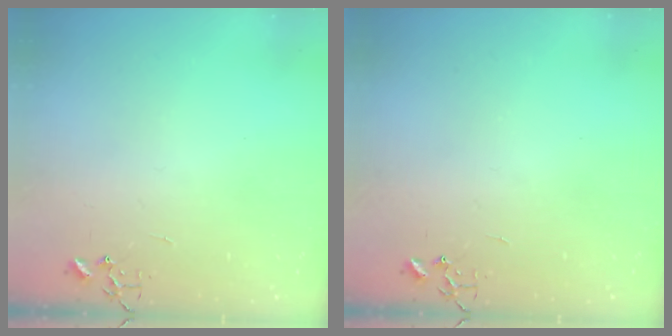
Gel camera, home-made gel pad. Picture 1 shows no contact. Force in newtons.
{"total": 0.0}